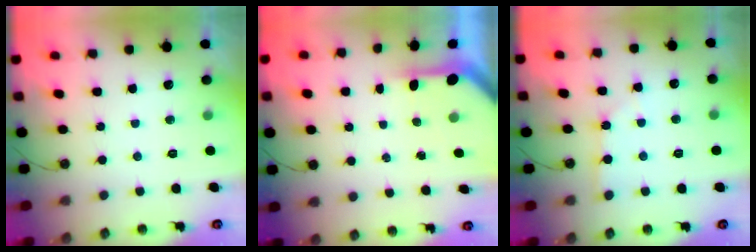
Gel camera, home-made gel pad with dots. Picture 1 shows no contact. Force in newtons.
{"total": 3.8, "press": 3.8, "slide": 0.3}
{"total": 2.2, "press": 2.2, "slide": 0.3}